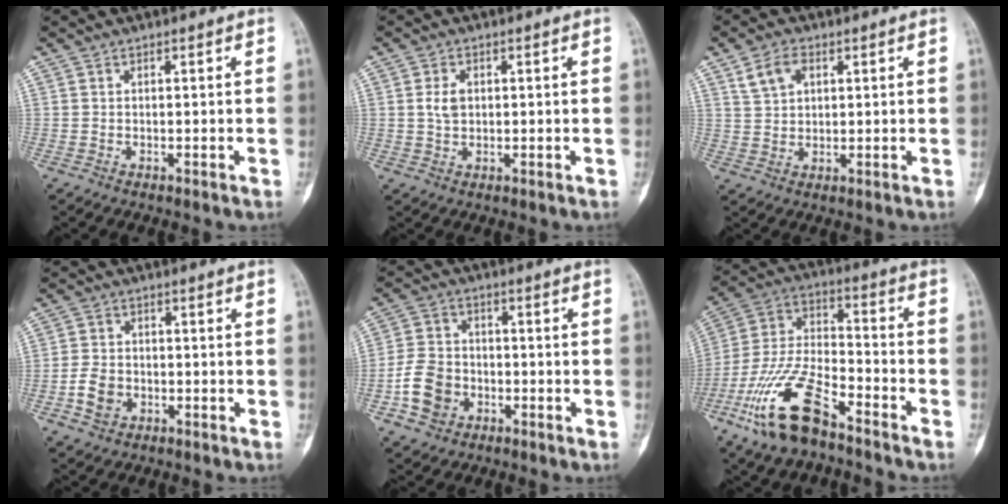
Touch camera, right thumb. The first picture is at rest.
{"total": 3.0, "force": [0.5, 2.0, 2.2], "torque": [-0.038, 0.001, 0.010]}
{"total": 5.4, "force": [2.5, 3.5, 3.2], "torque": [-0.050, 0.000, 0.051]}
{"total": 5.4, "force": [-1.8, 4.1, 2.9], "torque": [-0.049, 0.014, -0.032]}
{"total": 9.0, "force": [-3.3, 7.1, 4.4], "torque": [-0.069, 0.023, -0.060]}
{"total": 18.0, "force": [-10.8, 7.2, 12.5], "torque": [-0.255, 0.058, -0.205]}